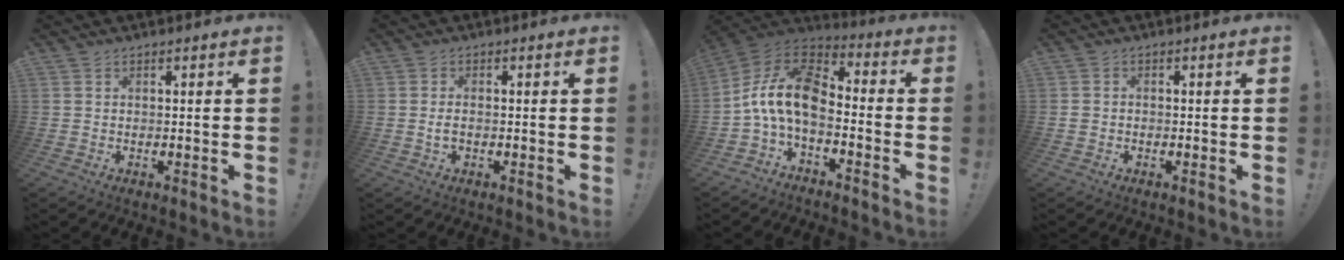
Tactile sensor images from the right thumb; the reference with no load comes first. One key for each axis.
{"total": 1.7, "fx": -0.3, "fy": 0.7, "fz": 1.5, "tx": -0.027, "ty": 0.003, "tz": -0.005}
{"total": 14.8, "fx": -1.6, "fy": 8.4, "fz": 12.0, "tx": -0.230, "ty": 0.014, "tz": -0.021}
{"total": 1.5, "fx": -0.9, "fy": 1.0, "fz": 0.7, "tx": -0.010, "ty": 0.006, "tz": -0.015}